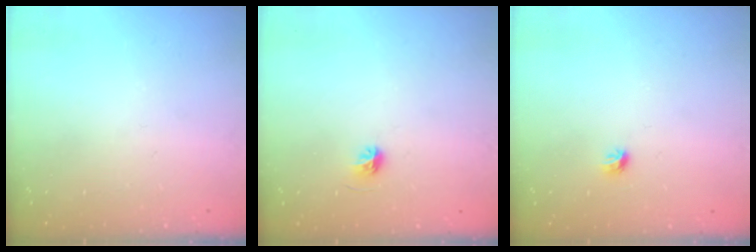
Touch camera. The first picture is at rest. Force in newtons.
{"total": 4.5, "press": 4.3, "slide": 1.4}
{"total": 4.2, "press": 4.1, "slide": 1.0}